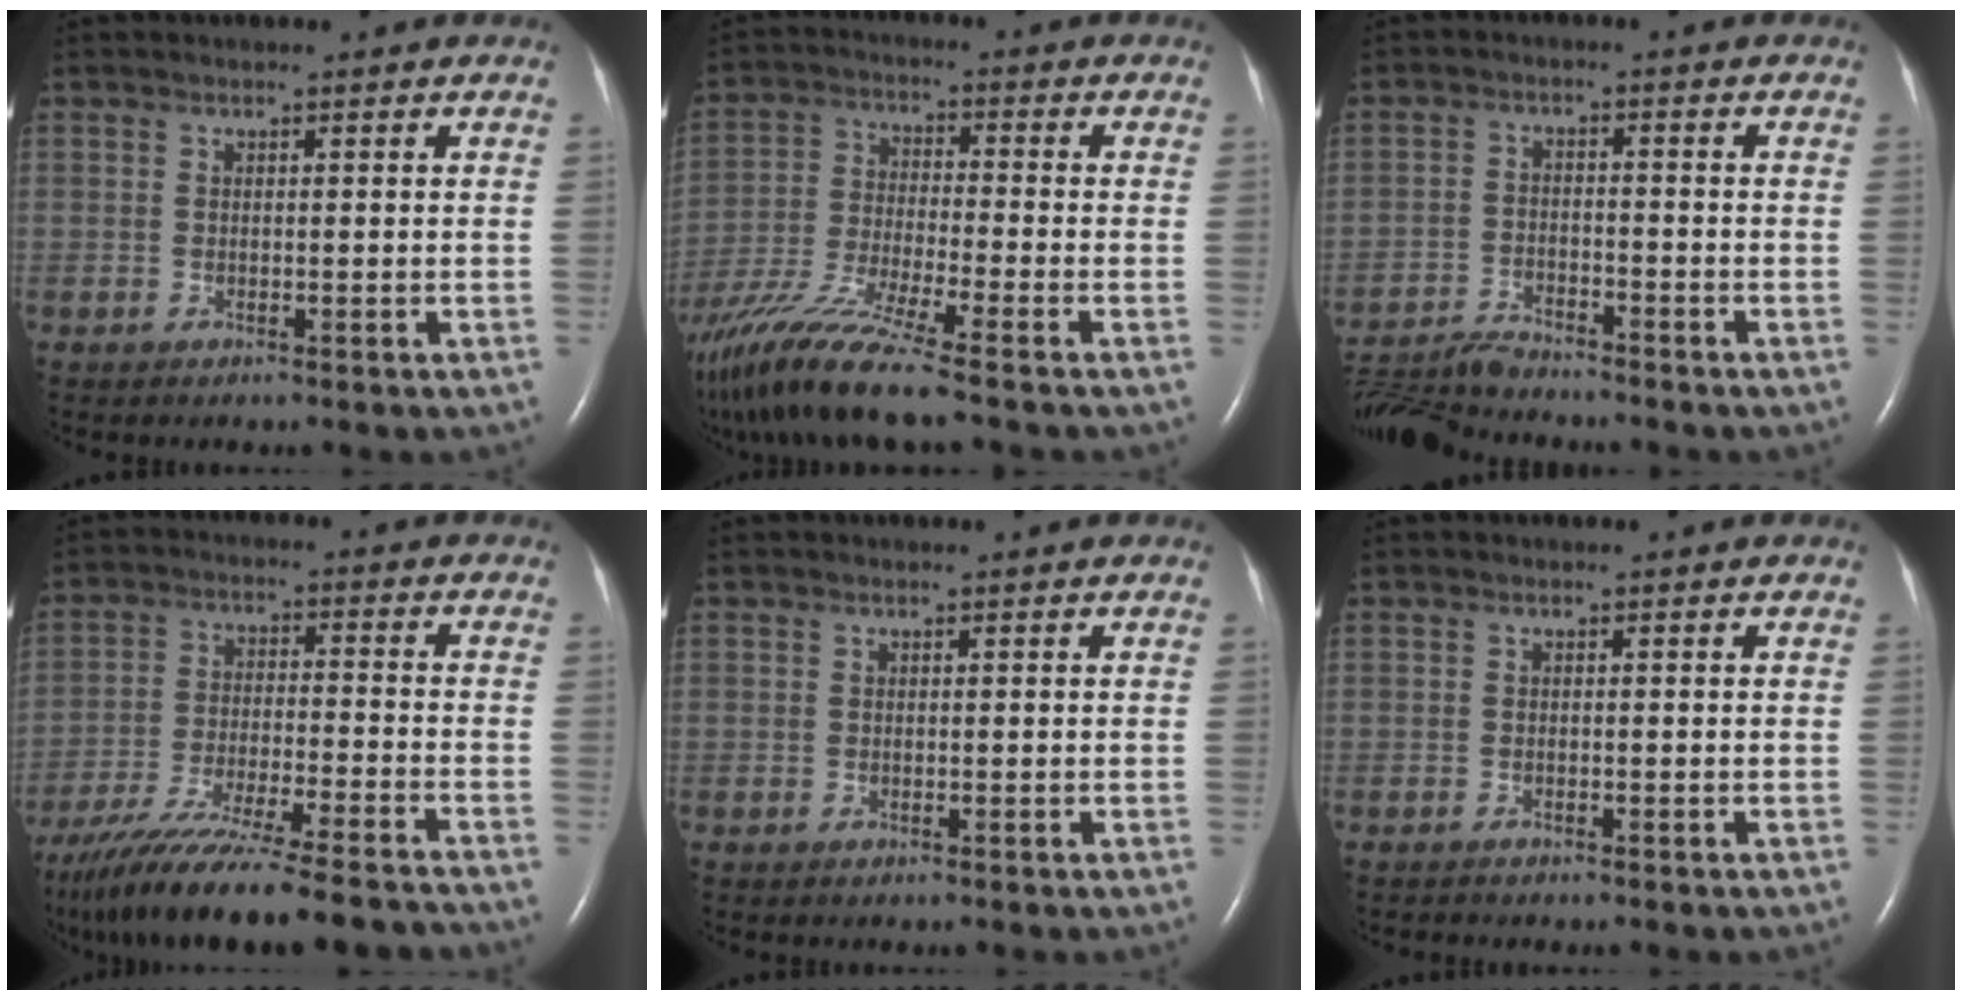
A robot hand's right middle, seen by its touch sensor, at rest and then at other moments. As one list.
[{"total": 13.7, "force": [-10.6, -0.7, 8.6], "torque": [-0.175, -0.038, -0.197]}, {"total": 8.4, "force": [-8.2, 0.3, 1.7], "torque": [-0.035, -0.012, -0.151]}, {"total": 19.6, "force": [-16.9, 0.7, 10.0], "torque": [-0.167, -0.043, -0.271]}, {"total": 0.0}, {"total": 0.5, "force": [-0.5, 0.0, -0.1], "torque": [-0.006, -0.004, -0.010]}]